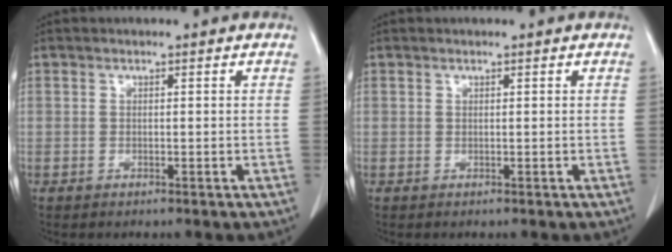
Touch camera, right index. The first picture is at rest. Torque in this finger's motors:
{"motor_torque": [-0.07, 0.07, -0.01, -0.01]}